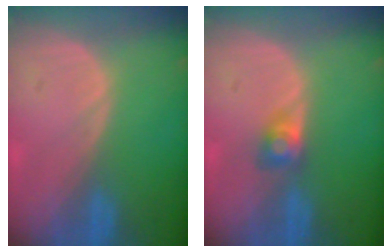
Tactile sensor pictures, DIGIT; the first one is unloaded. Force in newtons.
{"total": 2.7, "press": 2.5, "slide": 1.0}